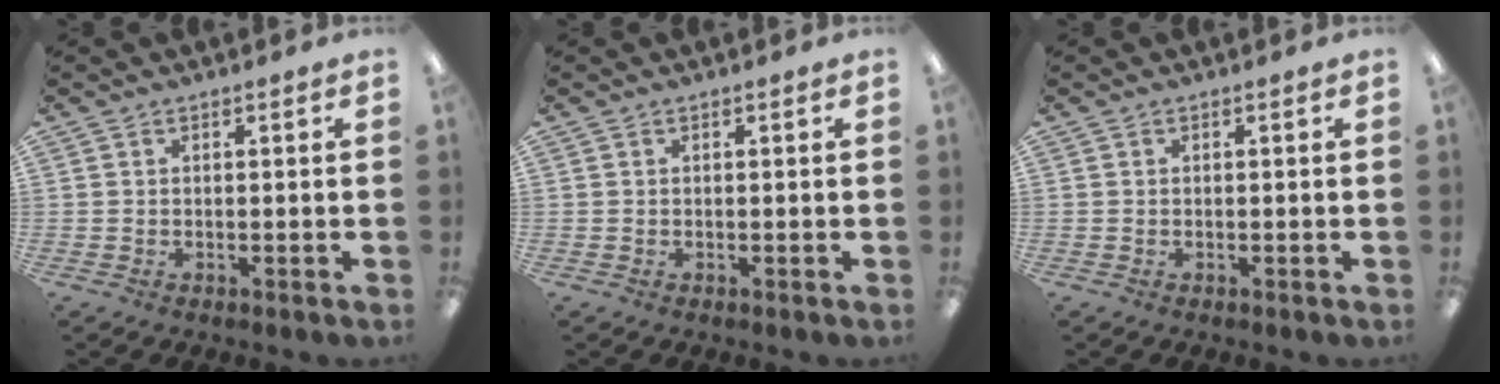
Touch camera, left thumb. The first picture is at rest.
{"total": 0.0}
{"total": 0.0}